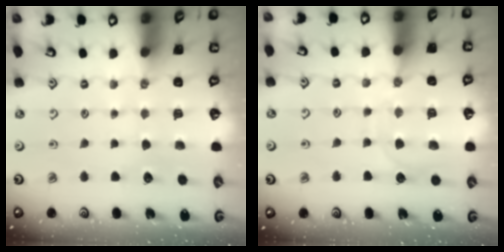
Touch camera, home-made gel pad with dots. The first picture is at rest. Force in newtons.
{"total": 7.6, "press": 7.5, "slide": 0.7}